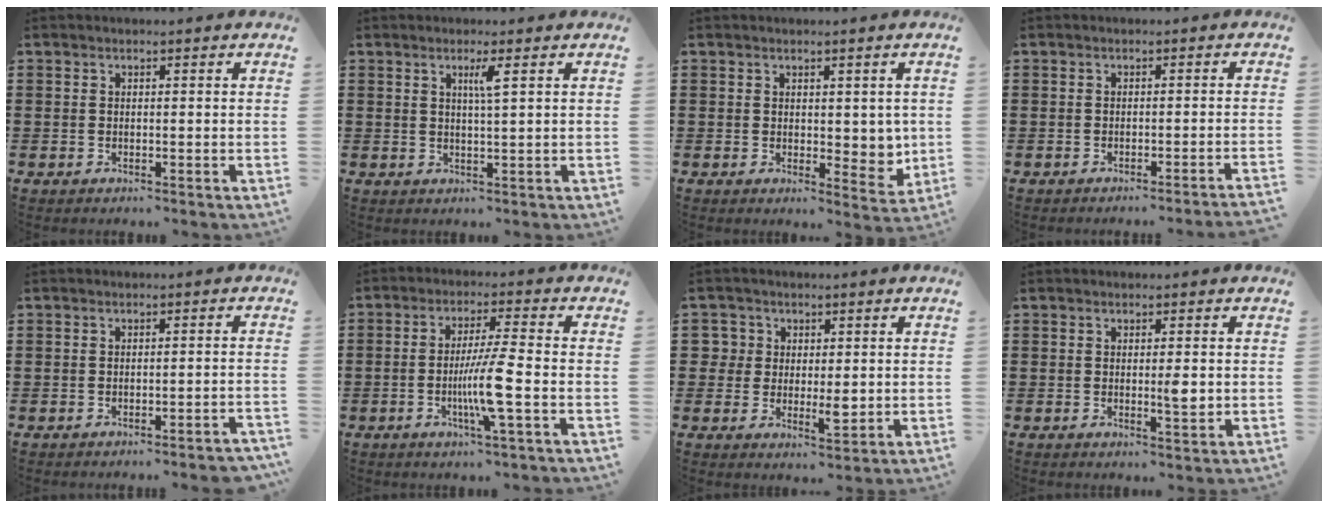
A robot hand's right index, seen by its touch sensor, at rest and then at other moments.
{"total": 2.3, "force": [0.9, -0.3, 2.1], "torque": [-0.043, -0.004, 0.013]}
{"total": 3.8, "force": [1.4, 2.6, 2.4], "torque": [-0.028, 0.001, 0.024]}
{"total": 1.4, "force": [-1.2, -0.5, 0.6], "torque": [-0.012, -0.002, -0.023]}
{"total": 1.4, "force": [-1.4, 0.0, 0.4], "torque": [-0.009, 0.000, -0.027]}
{"total": 7.8, "force": [-2.1, -0.2, 7.5], "torque": [-0.146, -0.018, -0.044]}
{"total": 4.4, "force": [0.8, 3.6, 2.4], "torque": [-0.050, 0.007, 0.014]}
{"total": 2.9, "force": [0.0, 0.6, 2.9], "torque": [-0.051, -0.003, 0.000]}